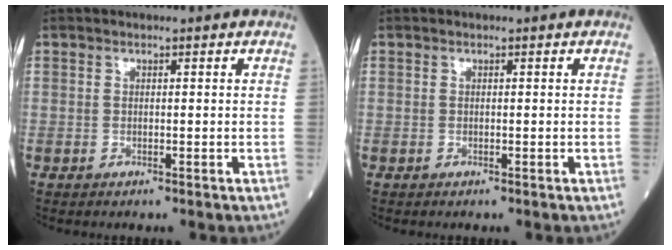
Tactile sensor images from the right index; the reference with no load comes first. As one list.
[{"total": 0.0}]